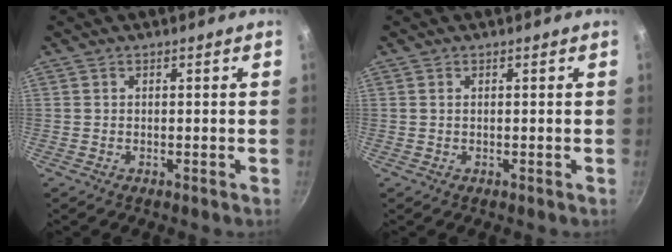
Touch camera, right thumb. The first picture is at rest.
{"total": 0.0}